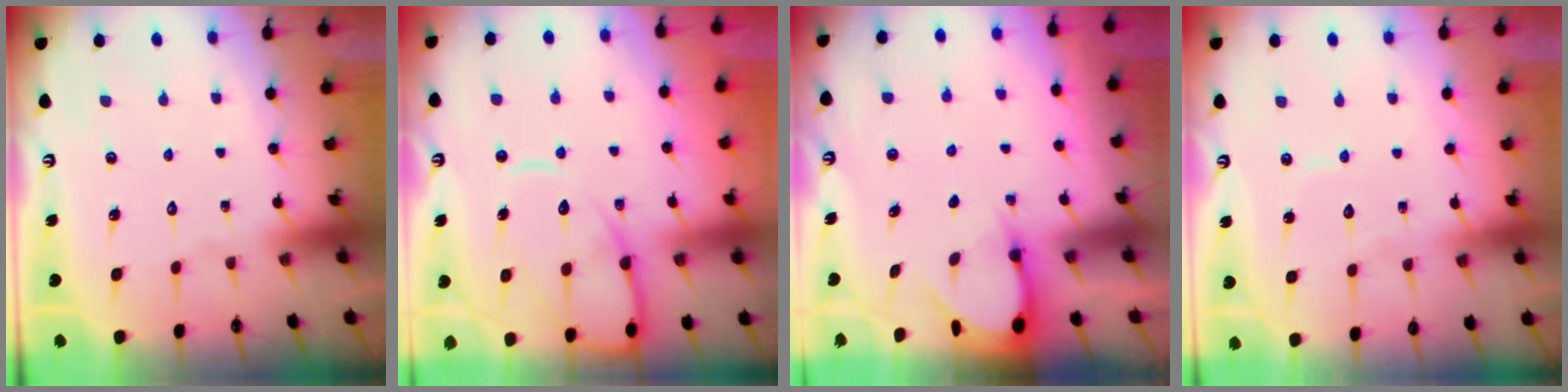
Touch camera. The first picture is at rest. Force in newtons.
{"total": 11.6, "press": 11.6, "slide": 1.0}
{"total": 3.3, "press": 3.3, "slide": 0.4}
{"total": 4.2, "press": 4.2, "slide": 0.4}